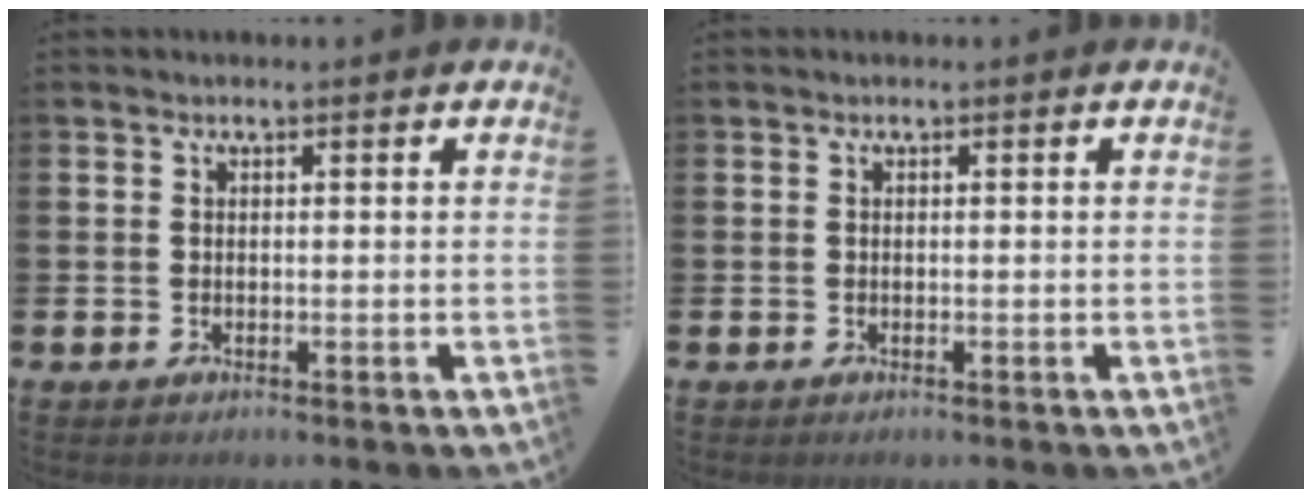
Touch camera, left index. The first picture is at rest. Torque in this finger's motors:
{"motor_torque": [0.00, 0.00, 0.00, 0.01]}